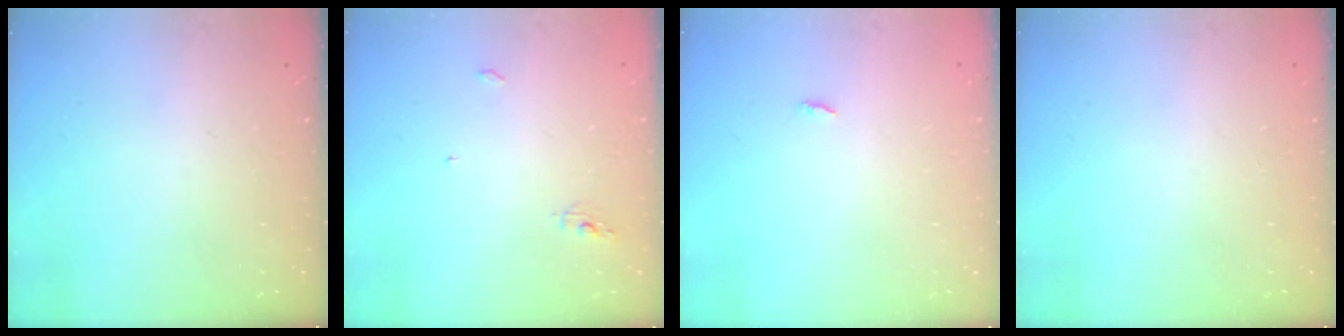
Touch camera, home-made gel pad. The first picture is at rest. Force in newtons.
{"total": 3.4, "press": 3.4, "slide": 0.0}
{"total": 1.8, "press": 1.8, "slide": 0.2}
{"total": 0.0}